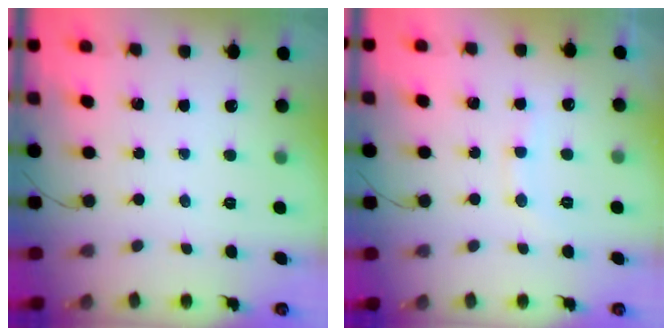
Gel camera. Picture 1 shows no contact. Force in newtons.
{"total": 8.3, "press": 8.2, "slide": 1.3}